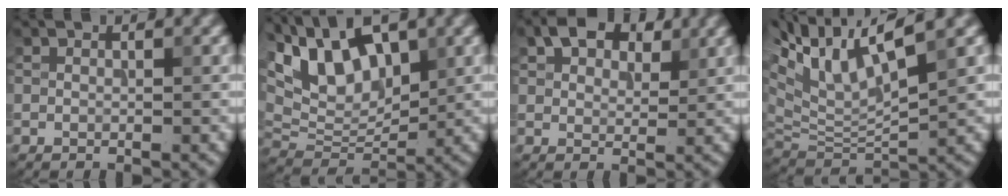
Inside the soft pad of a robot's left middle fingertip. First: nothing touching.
{"total": 10.5, "force": [5.7, 5.2, 7.1], "torque": [-0.130, 0.011, 0.093]}
{"total": 4.6, "force": [2.6, 2.8, 2.6], "torque": [-0.046, 0.005, 0.039]}
{"total": 9.7, "force": [5.3, 3.0, 7.5], "torque": [-0.157, 0.018, 0.096]}